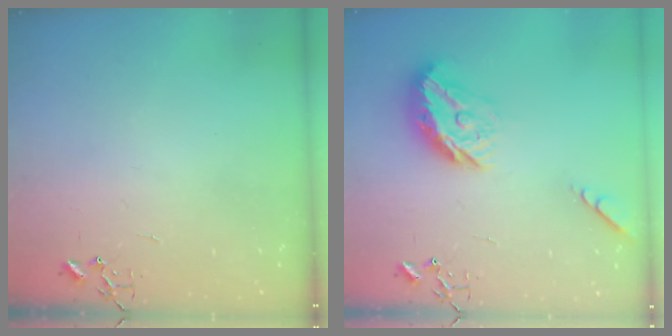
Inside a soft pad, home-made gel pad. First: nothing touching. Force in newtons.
{"total": 17.8, "press": 17.7, "slide": 0.6}